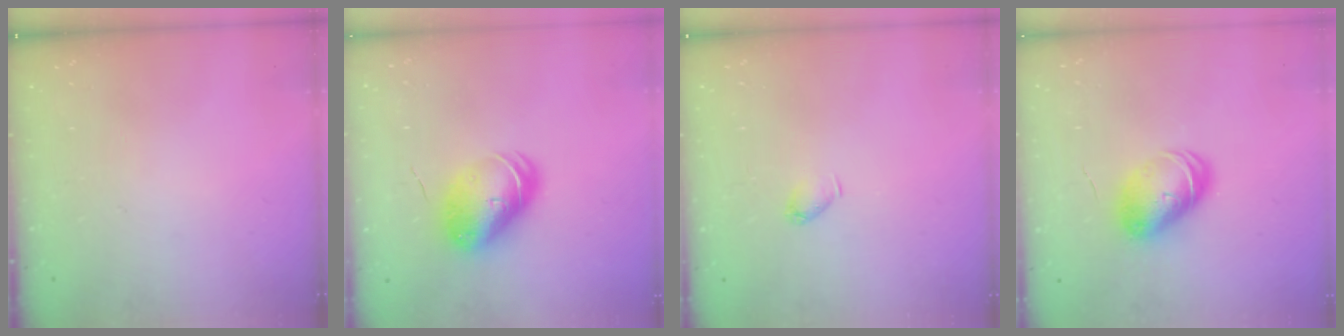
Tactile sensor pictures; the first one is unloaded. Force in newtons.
{"total": 9.2, "press": 9.1, "slide": 1.4}
{"total": 3.0, "press": 3.0, "slide": 0.3}
{"total": 8.4, "press": 8.3, "slide": 0.7}